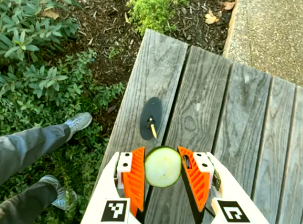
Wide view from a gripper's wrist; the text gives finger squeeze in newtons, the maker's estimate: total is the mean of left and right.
{"total": 12.3, "left": 12.5, "right": 12.0}